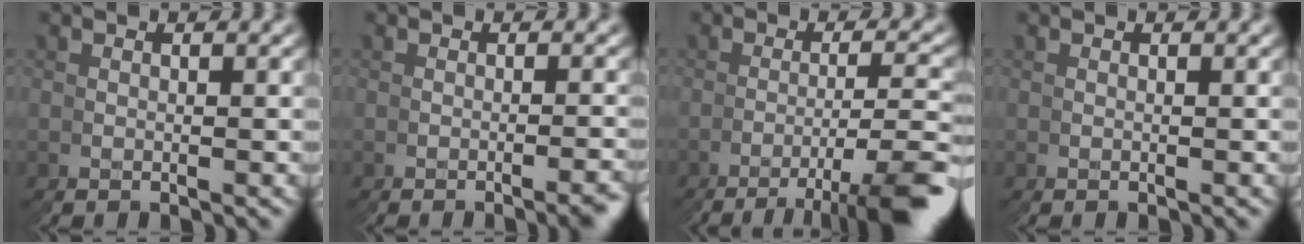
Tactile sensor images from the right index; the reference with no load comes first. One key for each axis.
{"total": 1.2, "fx": -1.0, "fy": -0.7, "fz": 0.4, "tx": -0.001, "ty": 0.010, "tz": -0.018}
{"total": 6.8, "fx": -4.6, "fy": -1.2, "fz": 4.9, "tx": -0.058, "ty": 0.010, "tz": -0.075}
{"total": 0.0}